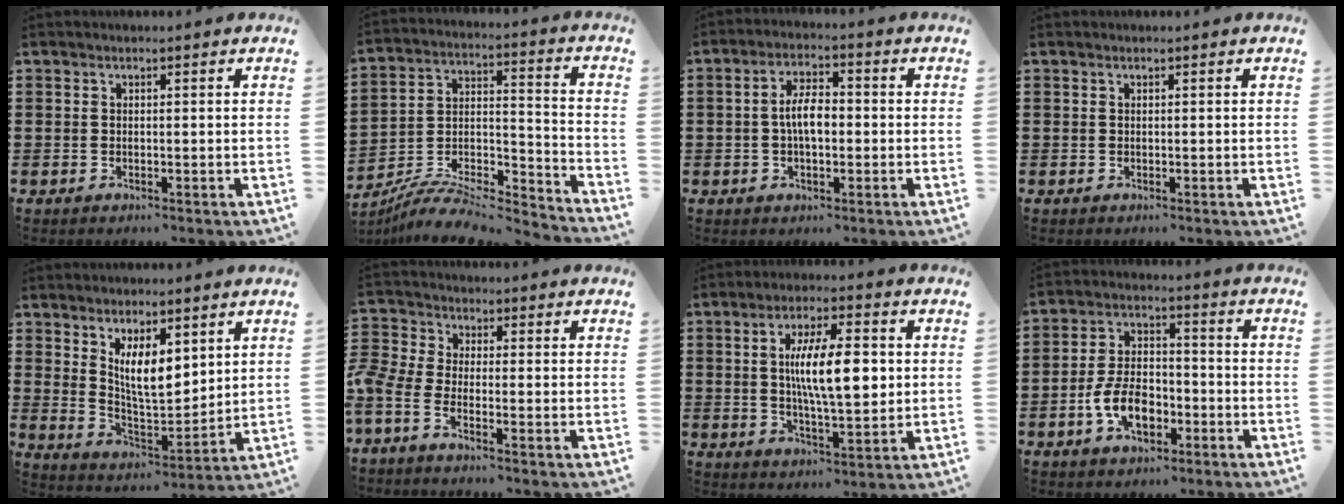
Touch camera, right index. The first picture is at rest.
{"total": 7.8, "force": [-7.2, 1.7, 2.5], "torque": [-0.039, 0.008, -0.142]}
{"total": 5.3, "force": [-0.5, 2.2, 4.8], "torque": [-0.094, 0.002, -0.011]}
{"total": 0.0}
{"total": 7.5, "force": [4.2, 2.7, 5.6], "torque": [-0.113, -0.019, 0.075]}
{"total": 3.1, "force": [-2.3, 0.5, 2.0], "torque": [-0.068, -0.012, -0.054]}
{"total": 10.6, "force": [1.3, 3.2, 10.0], "torque": [-0.187, 0.003, 0.019]}
{"total": 8.1, "force": [-3.1, 4.6, 5.9], "torque": [-0.137, 0.002, -0.061]}